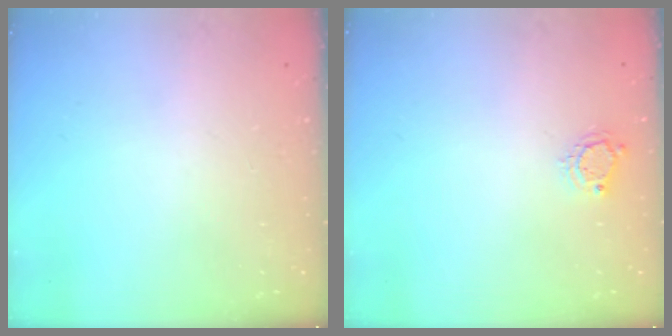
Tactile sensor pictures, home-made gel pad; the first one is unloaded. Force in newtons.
{"total": 5.1, "press": 5.1, "slide": 0.5}